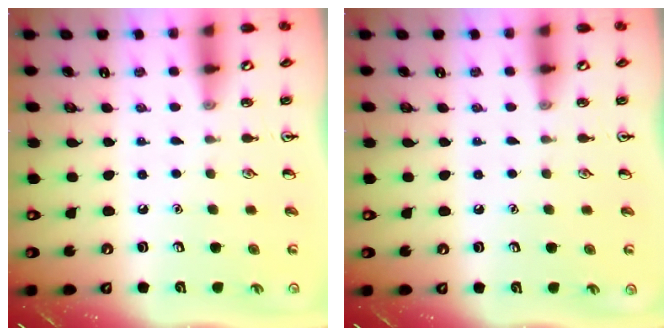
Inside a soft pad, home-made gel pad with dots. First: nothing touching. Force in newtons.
{"total": 0.0}